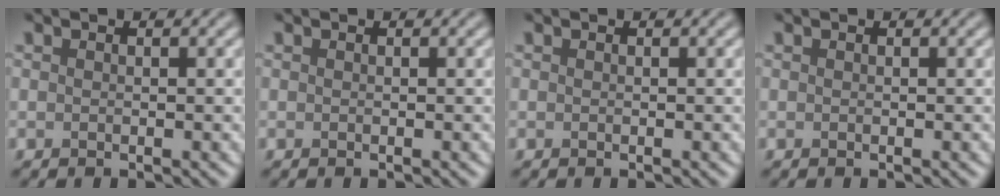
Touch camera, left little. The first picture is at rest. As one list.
[{"total": 0.0}, {"total": 0.0}, {"total": 0.0}]